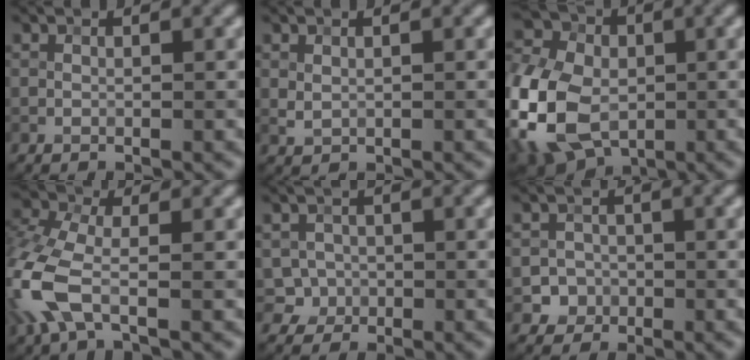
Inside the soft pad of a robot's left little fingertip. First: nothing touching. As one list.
[{"total": 0.8, "force": [0.3, 0.6, 0.4], "torque": [-0.013, 0.000, 0.012]}, {"total": 12.2, "force": [-3.7, 8.2, 8.3], "torque": [-0.199, -0.007, -0.082]}, {"total": 6.8, "force": [-2.3, 3.6, 5.3], "torque": [-0.149, 0.002, -0.062]}, {"total": 2.1, "force": [-0.1, 2.1, 0.2], "torque": [0.004, 0.000, 0.011]}, {"total": 2.1, "force": [-0.8, 2.0, 0.0], "torque": [0.023, 0.003, -0.018]}]